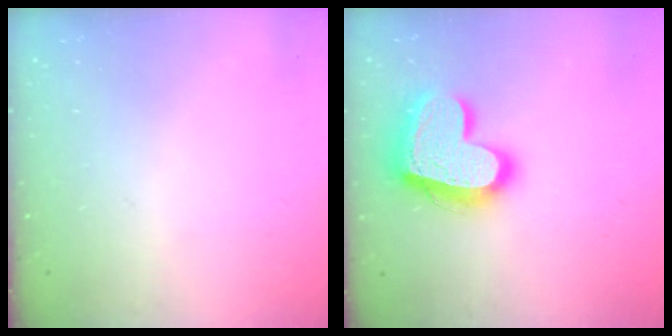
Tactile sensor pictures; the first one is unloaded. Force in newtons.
{"total": 19.9, "press": 19.9, "slide": 1.1}